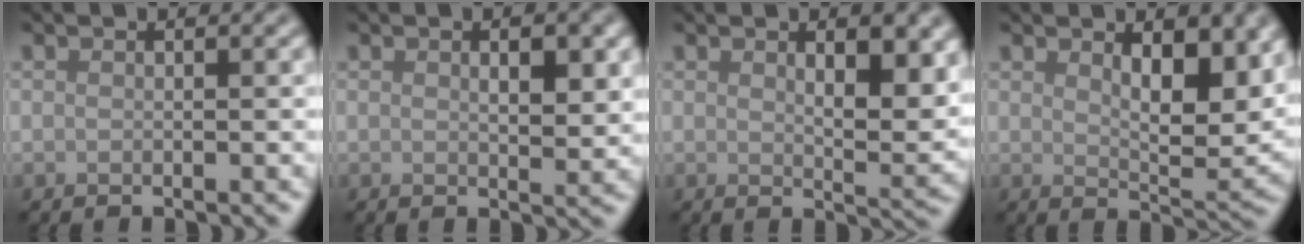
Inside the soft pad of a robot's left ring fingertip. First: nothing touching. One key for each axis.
{"total": 2.8, "fx": 0.8, "fy": 1.2, "fz": 2.4, "tx": -0.032, "ty": -0.005, "tz": 0.017}
{"total": 5.3, "fx": 2.0, "fy": 2.1, "fz": 4.5, "tx": -0.058, "ty": -0.008, "tz": 0.037}
{"total": 5.8, "fx": 2.1, "fy": 2.6, "fz": 4.8, "tx": -0.071, "ty": -0.012, "tz": 0.040}